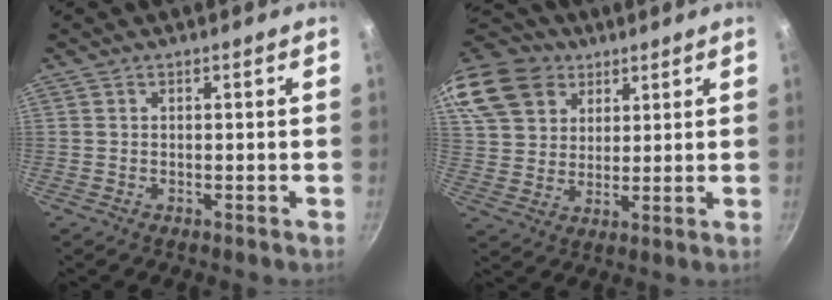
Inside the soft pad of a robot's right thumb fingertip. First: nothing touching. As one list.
[{"total": 18.2, "force": [10.9, 13.0, 6.6], "torque": [-0.141, -0.002, 0.209]}]